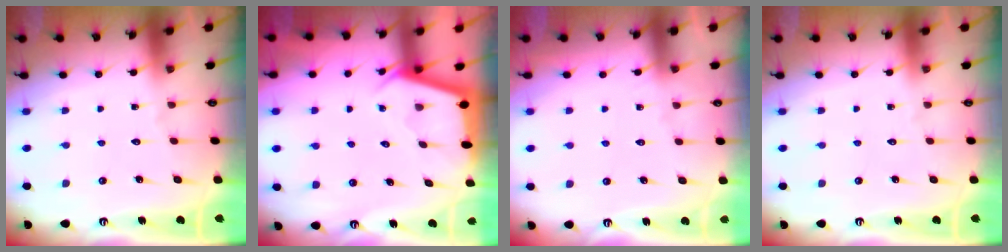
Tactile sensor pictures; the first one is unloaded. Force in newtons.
{"total": 2.7, "press": 2.7, "slide": 0.2}
{"total": 3.1, "press": 3.1, "slide": 0.5}
{"total": 0.0}